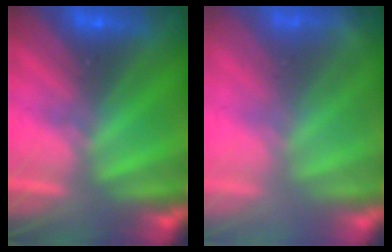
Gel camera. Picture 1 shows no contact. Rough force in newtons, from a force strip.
{"total": 1.4}